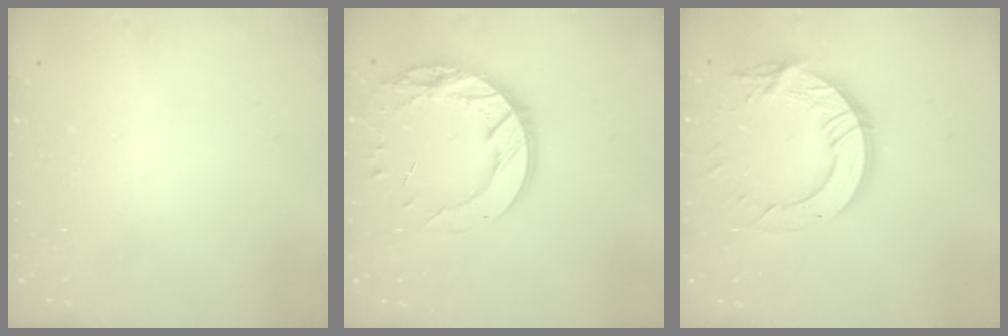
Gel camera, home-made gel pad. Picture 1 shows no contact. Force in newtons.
{"total": 16.5, "press": 16.5, "slide": 1.4}
{"total": 15.4, "press": 15.3, "slide": 1.3}